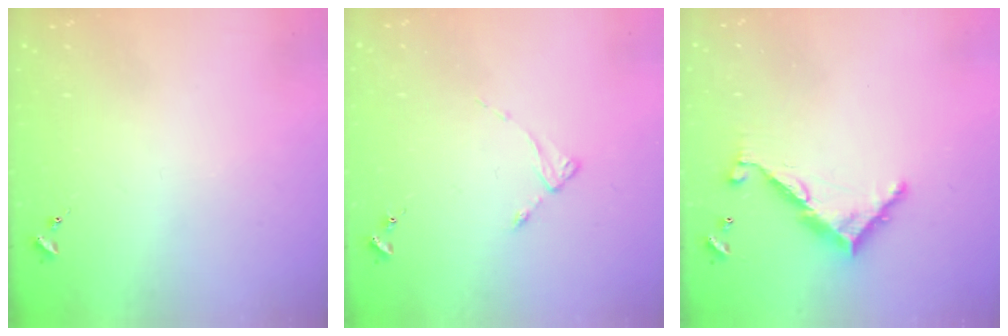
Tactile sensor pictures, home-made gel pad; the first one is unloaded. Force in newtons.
{"total": 2.4, "press": 2.4, "slide": 0.3}
{"total": 9.0, "press": 9.0, "slide": 0.7}